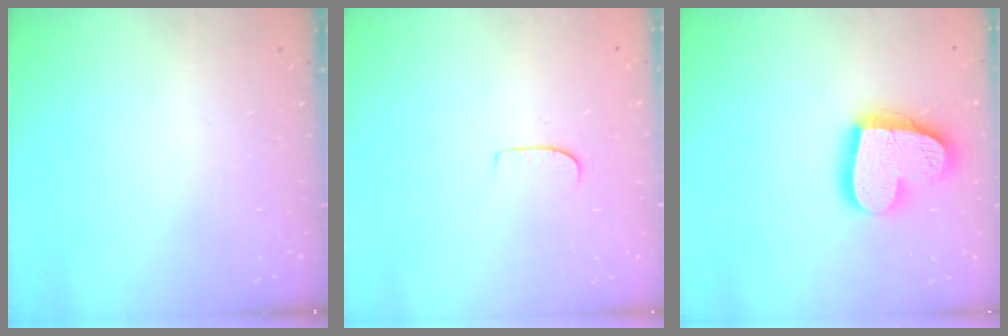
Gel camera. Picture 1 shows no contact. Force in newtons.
{"total": 6.1, "press": 6.1, "slide": 0.5}
{"total": 18.0, "press": 17.9, "slide": 1.3}